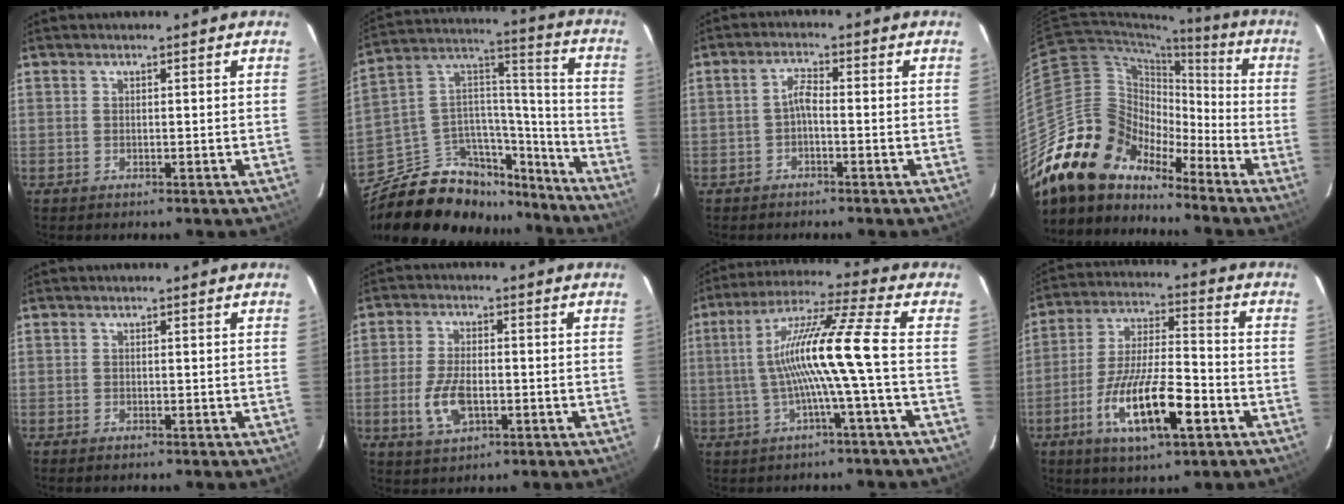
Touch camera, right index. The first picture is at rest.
{"total": 24.9, "force": [-19.0, 11.8, 11.0], "torque": [-0.212, 0.068, -0.279]}
{"total": 2.2, "force": [-1.2, 0.1, 1.9], "torque": [-0.044, 0.007, -0.025]}
{"total": 16.8, "force": [-13.9, 8.3, 4.6], "torque": [-0.091, 0.035, -0.259]}
{"total": 0.8, "force": [-0.7, -0.1, 0.3], "torque": [-0.009, -0.005, -0.015]}
{"total": 7.9, "force": [-2.2, 4.1, 6.4], "torque": [-0.138, -0.005, -0.039]}
{"total": 12.4, "force": [-1.8, -2.4, 12.0], "torque": [-0.220, 0.006, -0.027]}
{"total": 15.6, "force": [-6.9, 4.1, 13.4], "torque": [-0.267, -0.014, -0.122]}